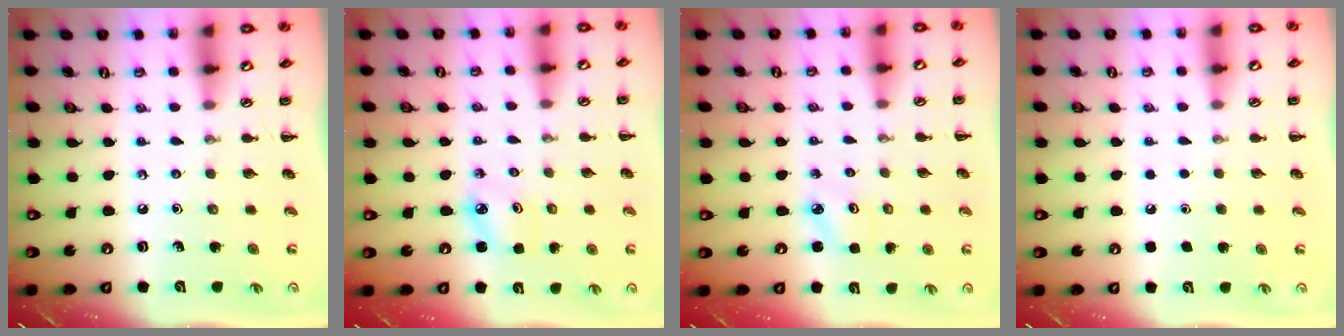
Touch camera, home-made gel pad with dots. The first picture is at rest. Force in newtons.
{"total": 2.8, "press": 2.7, "slide": 0.4}
{"total": 2.5, "press": 2.4, "slide": 0.5}
{"total": 1.8, "press": 1.7, "slide": 0.1}